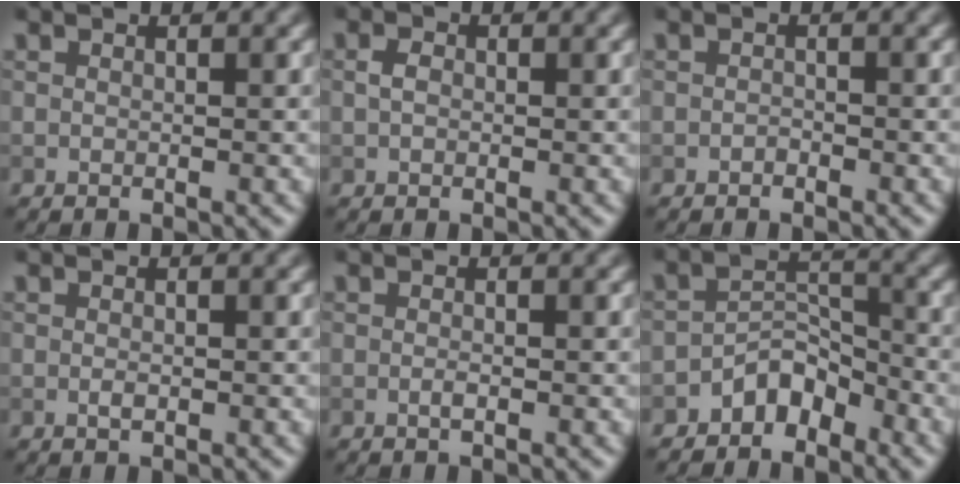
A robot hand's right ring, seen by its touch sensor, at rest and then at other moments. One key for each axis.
{"total": 1.1, "fx": 0.0, "fy": 0.8, "fz": 0.7, "tx": -0.015, "ty": 0.003, "tz": -0.003}
{"total": 0.5, "fx": -0.4, "fy": 0.3, "fz": 0.2, "tx": -0.002, "ty": 0.000, "tz": -0.008}
{"total": 0.6, "fx": -0.1, "fy": 0.3, "fz": 0.5, "tx": -0.013, "ty": -0.001, "tz": -0.002}
{"total": 0.7, "fx": -0.2, "fy": 0.2, "fz": 0.6, "tx": -0.014, "ty": -0.002, "tz": -0.005}
{"total": 3.3, "fx": -2.4, "fy": 1.8, "fz": 1.3, "tx": -0.015, "ty": 0.016, "tz": -0.046}